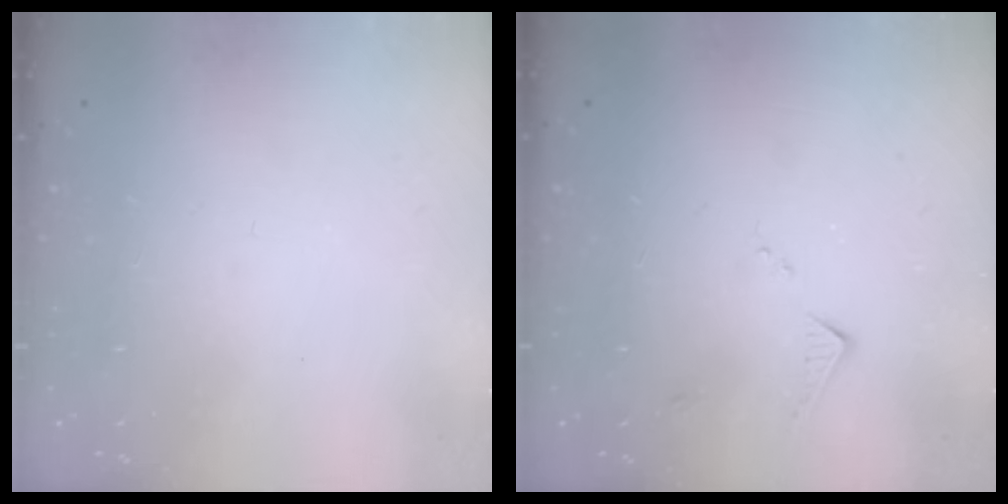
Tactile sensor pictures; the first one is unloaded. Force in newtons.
{"total": 6.0, "press": 6.0, "slide": 0.6}